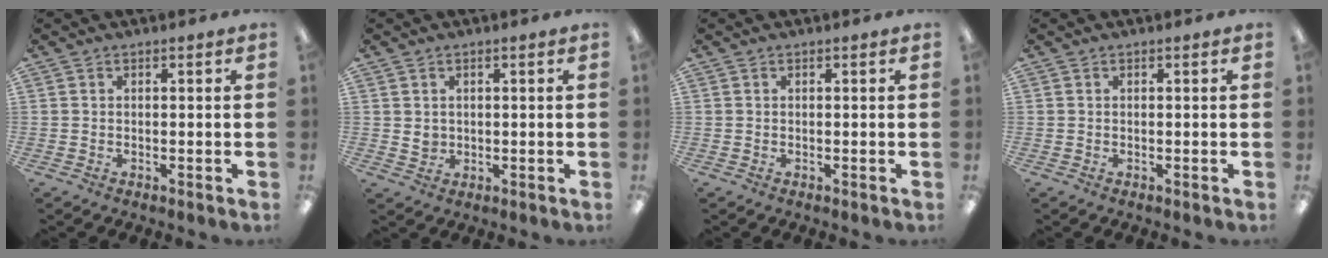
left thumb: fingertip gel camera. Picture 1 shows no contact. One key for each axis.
{"total": 2.5, "fx": 0.9, "fy": 2.2, "fz": 0.8, "tx": -0.009, "ty": -0.001, "tz": 0.015}
{"total": 0.0}
{"total": 0.0}